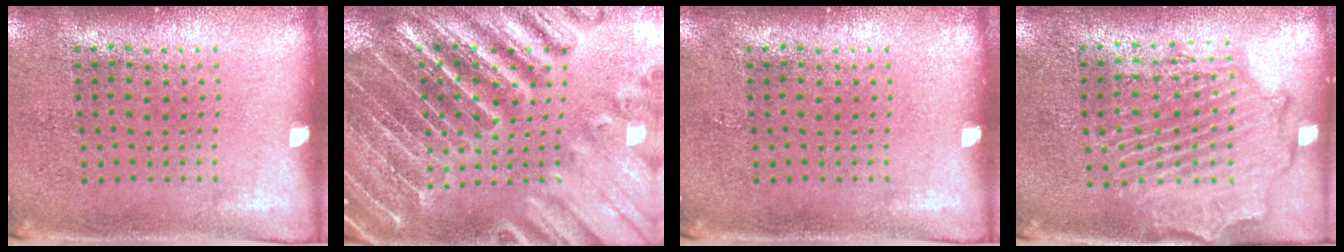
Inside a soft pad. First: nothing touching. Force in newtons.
{"total": 4.4, "press": 4.0, "slide": 1.6}
{"total": 0.0}
{"total": 2.1, "press": 2.1, "slide": 0.4}